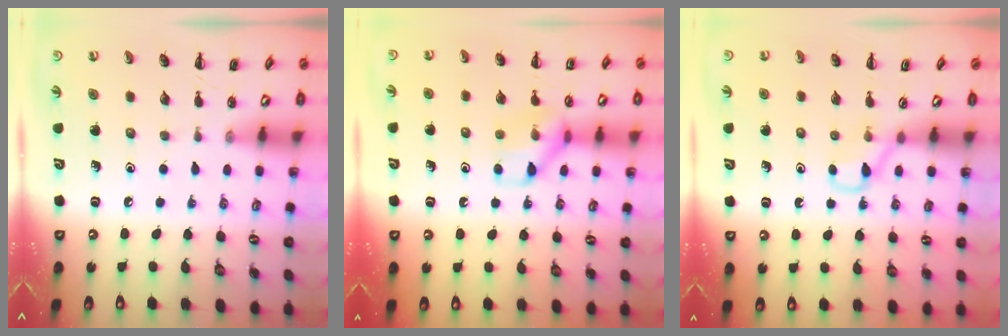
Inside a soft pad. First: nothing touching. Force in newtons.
{"total": 9.5, "press": 9.5, "slide": 0.2}
{"total": 3.6, "press": 3.4, "slide": 1.3}